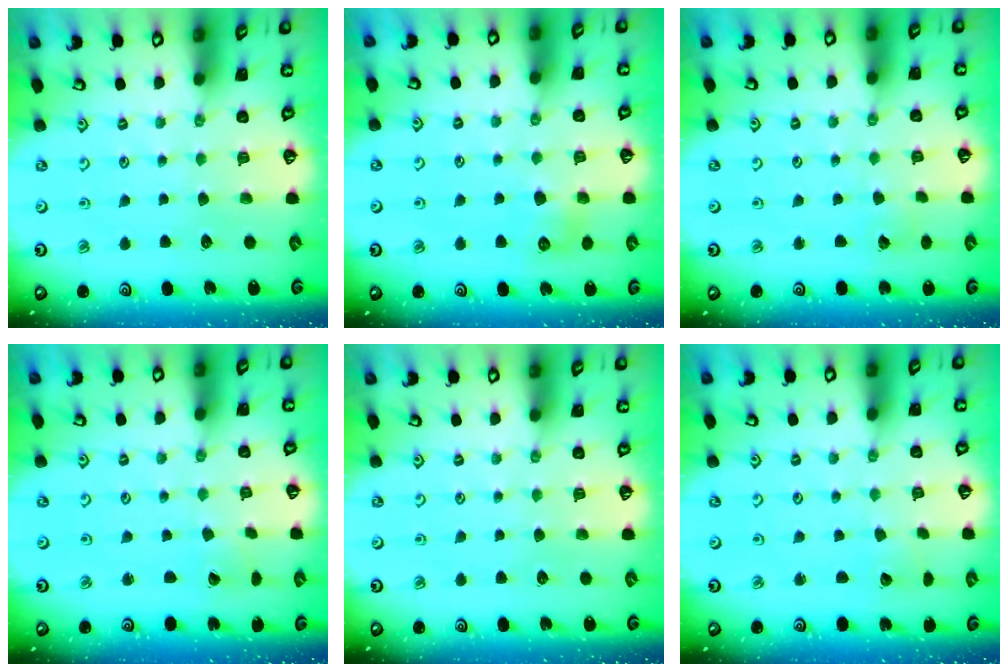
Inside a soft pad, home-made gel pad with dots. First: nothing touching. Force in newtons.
{"total": 6.7, "press": 6.7, "slide": 0.5}
{"total": 2.8, "press": 2.8, "slide": 0.2}
{"total": 0.0}
{"total": 0.0}
{"total": 1.7, "press": 1.7, "slide": 0.1}